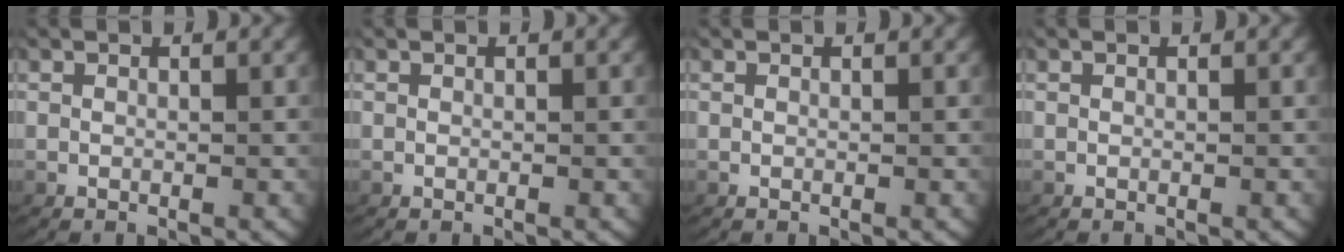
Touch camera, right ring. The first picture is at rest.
{"total": 0.0}
{"total": 0.0}
{"total": 0.0}